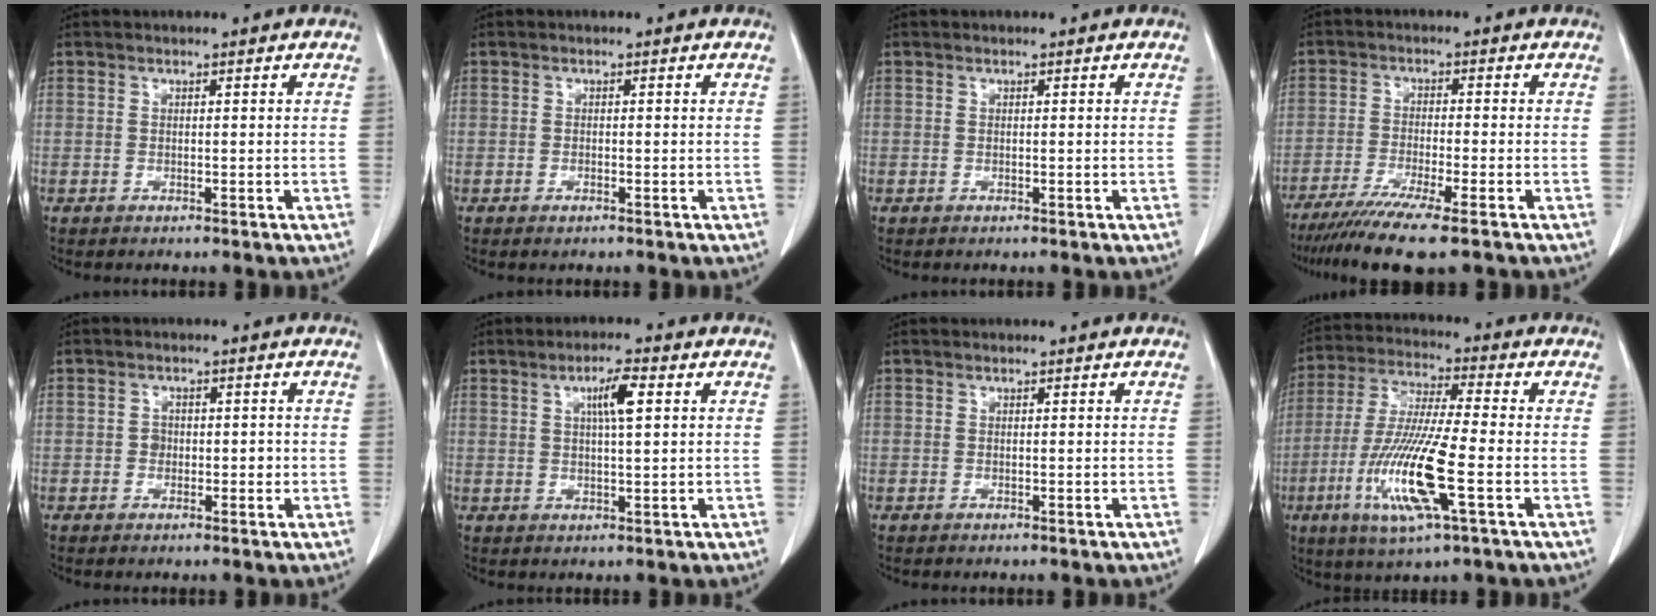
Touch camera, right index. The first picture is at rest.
{"total": 0.8, "force": [-0.5, 0.2, 0.5], "torque": [-0.011, -0.001, -0.005]}
{"total": 0.0}
{"total": 10.2, "force": [-7.7, -0.1, 6.8], "torque": [-0.109, -0.026, -0.124]}
{"total": 2.0, "force": [-0.3, 1.6, 1.2], "torque": [-0.015, 0.006, -0.005]}
{"total": 4.6, "force": [1.5, 0.4, 4.3], "torque": [-0.077, 0.002, 0.026]}
{"total": 0.0}
{"total": 14.7, "force": [-4.5, 0.9, 13.9], "torque": [-0.290, -0.020, -0.087]}